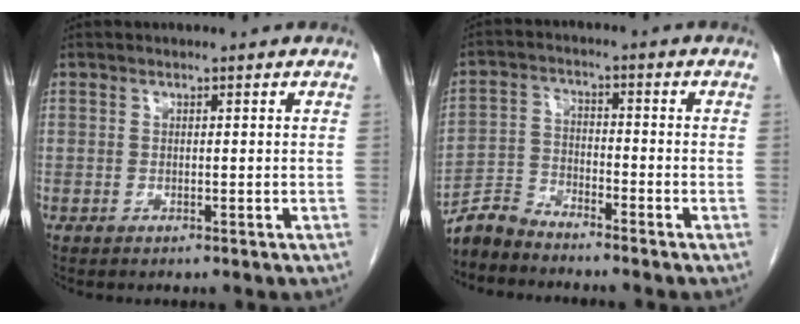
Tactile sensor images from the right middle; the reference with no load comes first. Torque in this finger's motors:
{"motor_torque": [0.18, -0.15, 0.07, 0.01]}